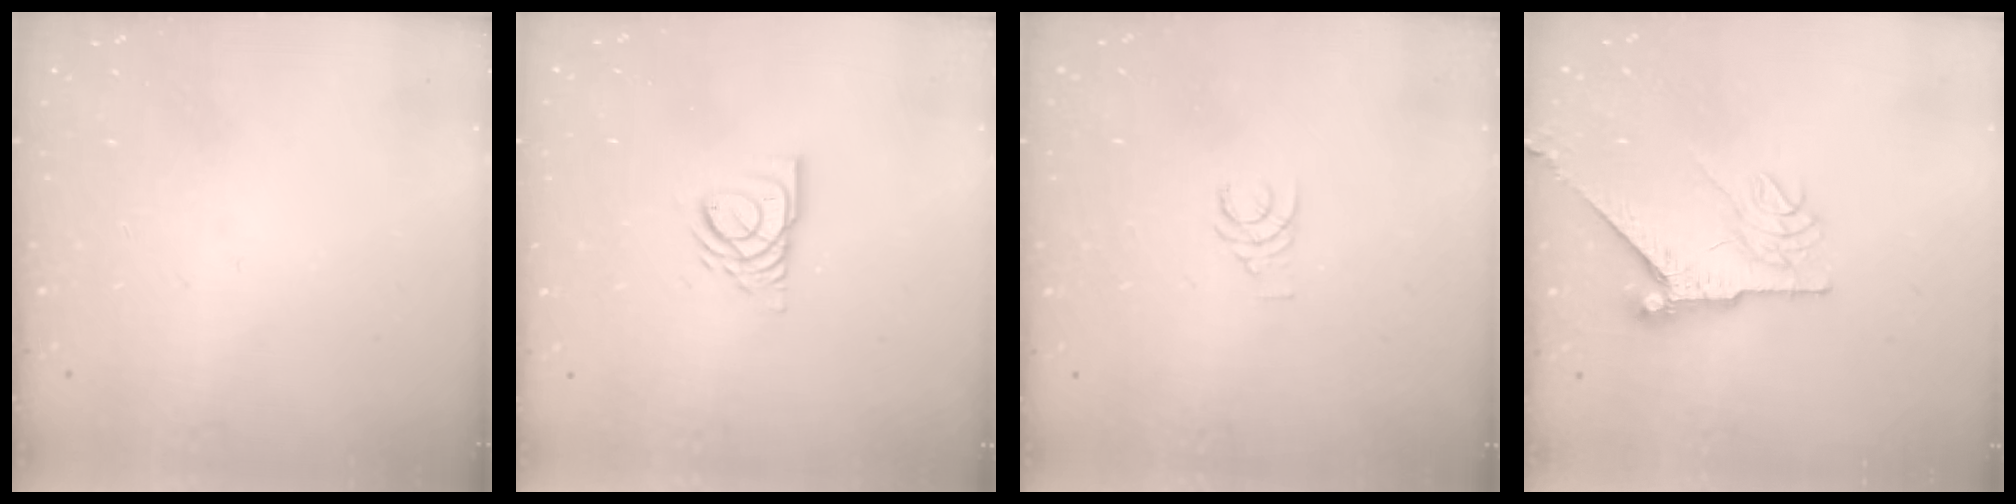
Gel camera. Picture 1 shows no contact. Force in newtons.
{"total": 7.5, "press": 7.5, "slide": 0.7}
{"total": 3.9, "press": 3.9, "slide": 0.4}
{"total": 8.4, "press": 8.4, "slide": 0.5}